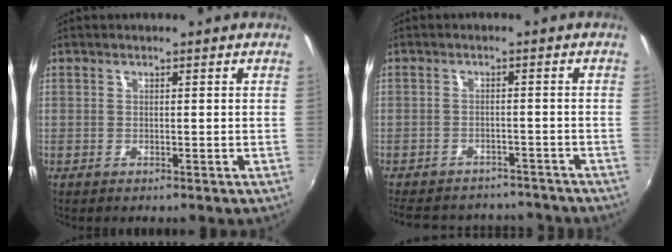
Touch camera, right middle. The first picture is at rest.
{"total": 15.7, "force": [-13.5, 6.0, 5.3], "torque": [-0.123, 0.004, -0.179]}